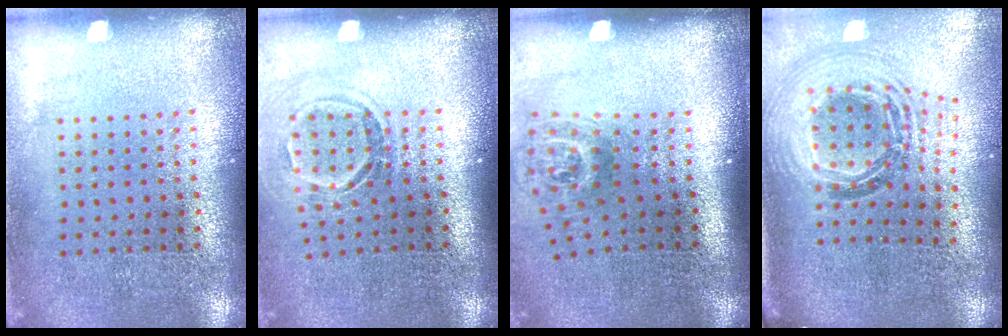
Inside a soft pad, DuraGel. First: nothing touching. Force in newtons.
{"total": 1.6, "press": 1.1, "slide": 1.2}
{"total": 1.8, "press": 1.2, "slide": 1.4}
{"total": 1.6, "press": 1.4, "slide": 0.8}